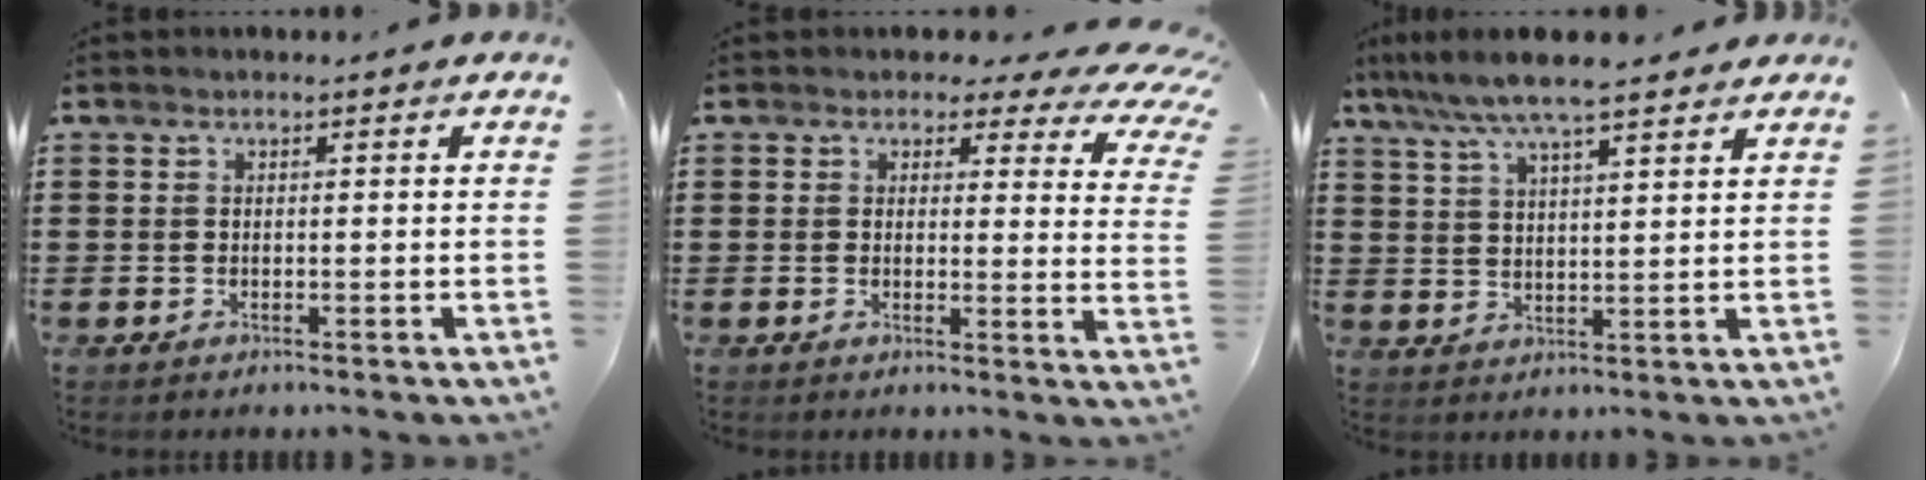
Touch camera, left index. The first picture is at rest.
{"total": 3.5, "force": [2.7, 1.5, 1.7], "torque": [-0.033, -0.012, 0.043]}
{"total": 7.2, "force": [6.0, 0.8, 3.8], "torque": [-0.090, -0.016, 0.107]}